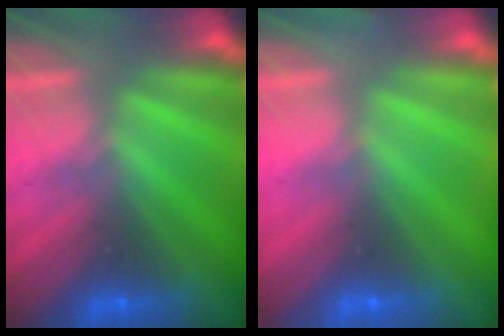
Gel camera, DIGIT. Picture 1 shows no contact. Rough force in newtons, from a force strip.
{"total": 2.9}